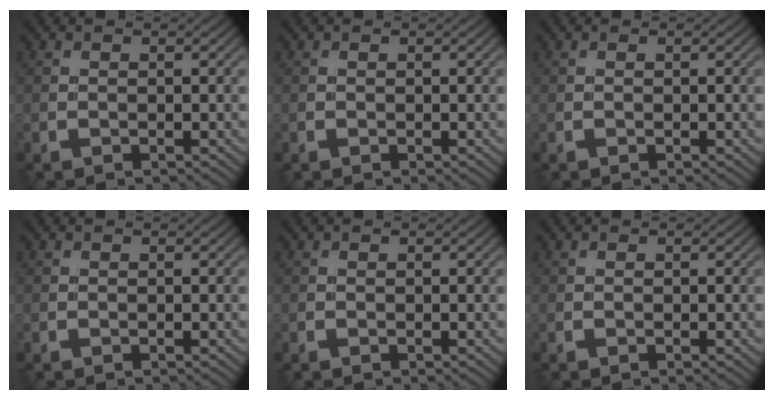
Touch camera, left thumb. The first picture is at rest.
{"total": 0.0}
{"total": 0.0}
{"total": 0.0}
{"total": 0.0}
{"total": 0.0}